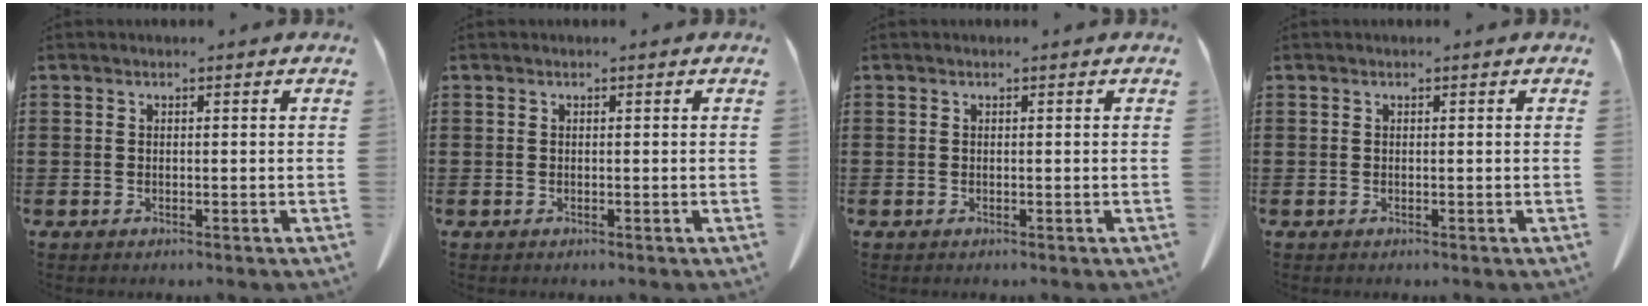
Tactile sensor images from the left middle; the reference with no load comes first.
{"total": 0.0}
{"total": 0.0}
{"total": 0.0}